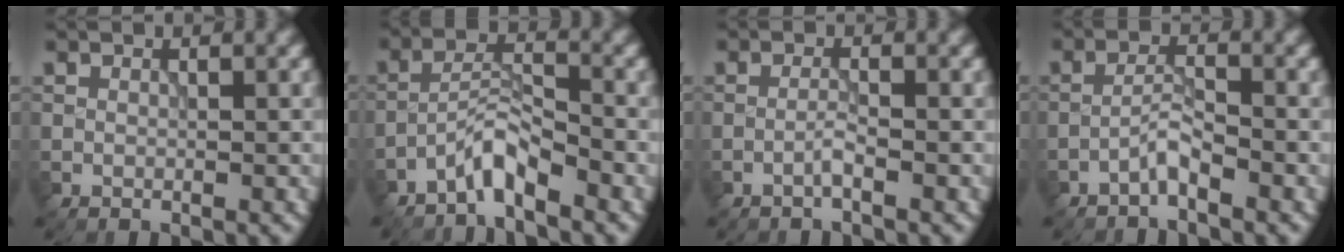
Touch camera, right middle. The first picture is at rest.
{"total": 3.1, "force": [-2.6, 0.4, 1.6], "torque": [-0.030, 0.013, -0.056]}
{"total": 1.1, "force": [-0.7, 0.0, 0.9], "torque": [-0.015, 0.007, -0.018]}
{"total": 1.8, "force": [-1.4, 0.1, 1.0], "torque": [-0.018, 0.010, -0.033]}